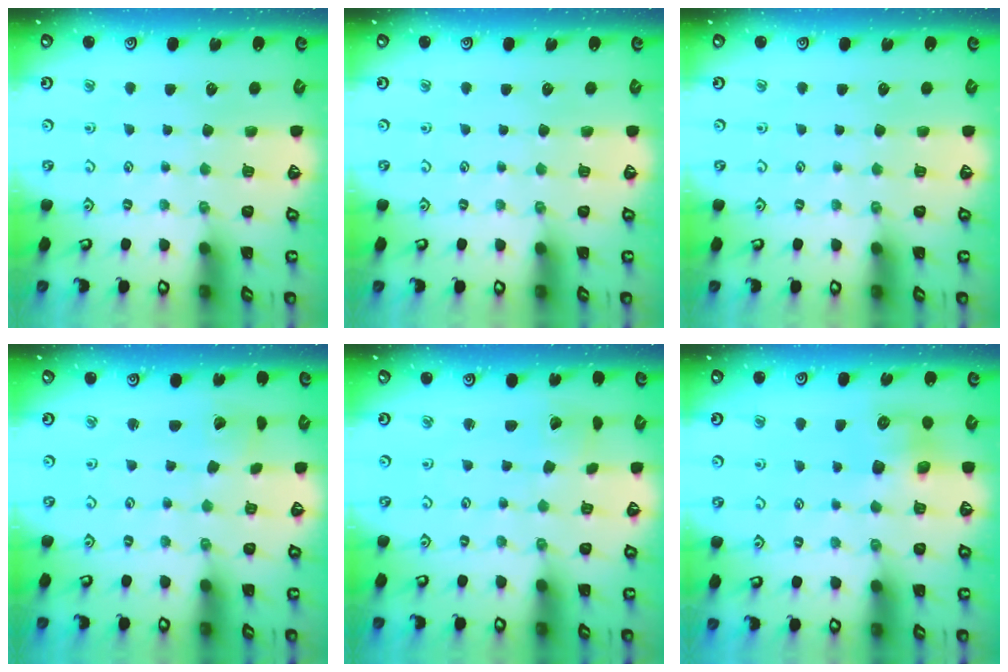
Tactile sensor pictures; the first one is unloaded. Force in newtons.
{"total": 0.0}
{"total": 0.0}
{"total": 3.0, "press": 3.0, "slide": 0.2}
{"total": 3.0, "press": 3.0, "slide": 0.2}
{"total": 8.1, "press": 8.1, "slide": 0.4}